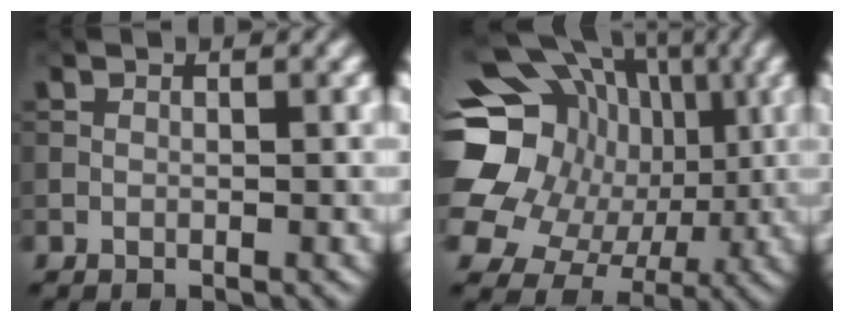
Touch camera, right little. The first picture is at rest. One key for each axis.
{"total": 20.8, "fx": 1.8, "fy": 18.5, "fz": 9.3, "tx": -0.209, "ty": 0.028, "tz": 0.005}